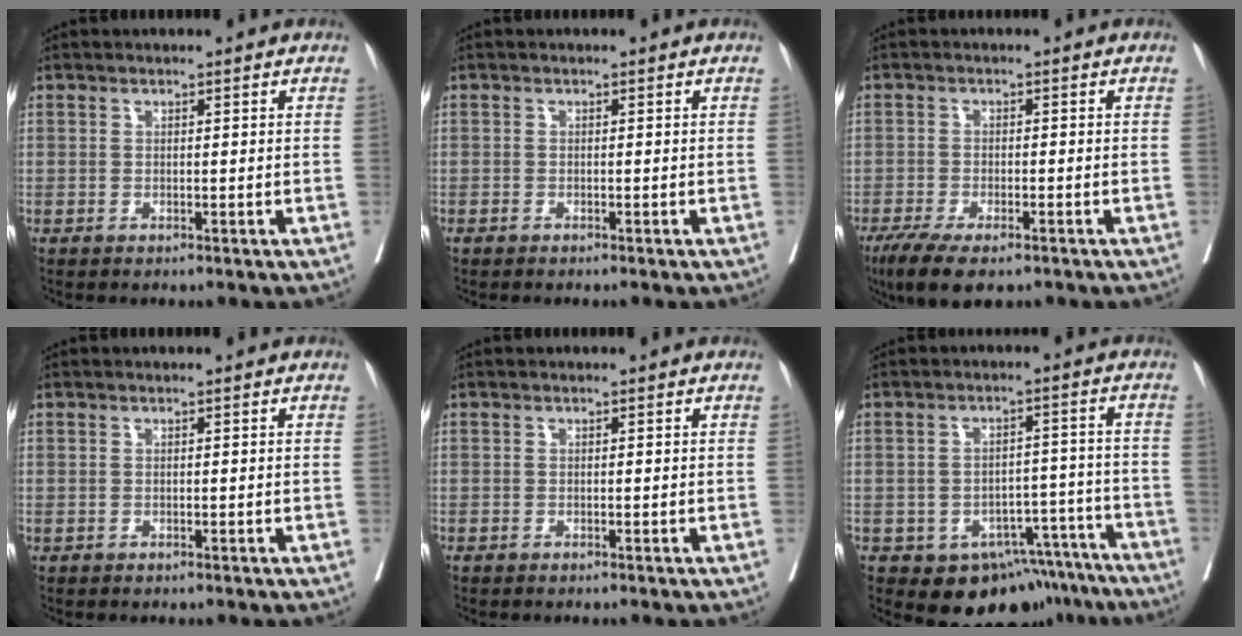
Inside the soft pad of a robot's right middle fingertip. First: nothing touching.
{"total": 0.7, "force": [-0.6, 0.1, 0.3], "torque": [-0.007, -0.002, -0.011]}
{"total": 8.3, "force": [-5.8, 2.5, 5.4], "torque": [-0.084, -0.016, -0.094]}
{"total": 0.0}
{"total": 0.0}
{"total": 11.3, "force": [-8.3, 6.8, 3.6], "torque": [-0.018, 0.038, -0.105]}